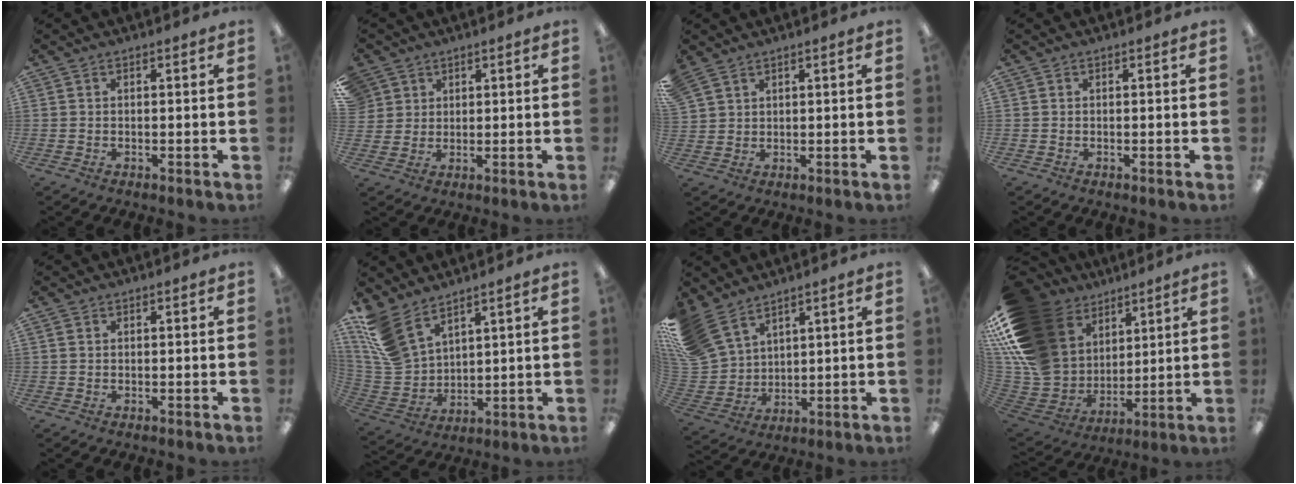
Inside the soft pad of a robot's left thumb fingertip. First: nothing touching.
{"total": 4.6, "force": [2.6, 3.8, -0.4], "torque": [-0.005, -0.005, 0.049]}
{"total": 3.5, "force": [2.8, 1.9, 1.0], "torque": [-0.025, -0.005, 0.055]}
{"total": 0.0}
{"total": 0.7, "force": [0.3, 0.6, 0.4], "torque": [-0.008, 0.005, 0.004]}
{"total": 13.0, "force": [9.0, 6.6, 6.8], "torque": [-0.175, -0.034, 0.176]}
{"total": 14.0, "force": [9.9, 8.2, 5.6], "torque": [-0.151, -0.039, 0.198]}
{"total": 24.0, "force": [11.0, 17.4, 12.4], "torque": [-0.263, -0.066, 0.236]}